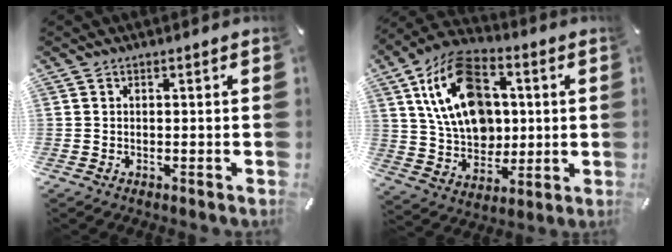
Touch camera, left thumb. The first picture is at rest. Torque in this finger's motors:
{"motor_torque": [2.50, 2.51, 1.54, -1.24, 0.58]}